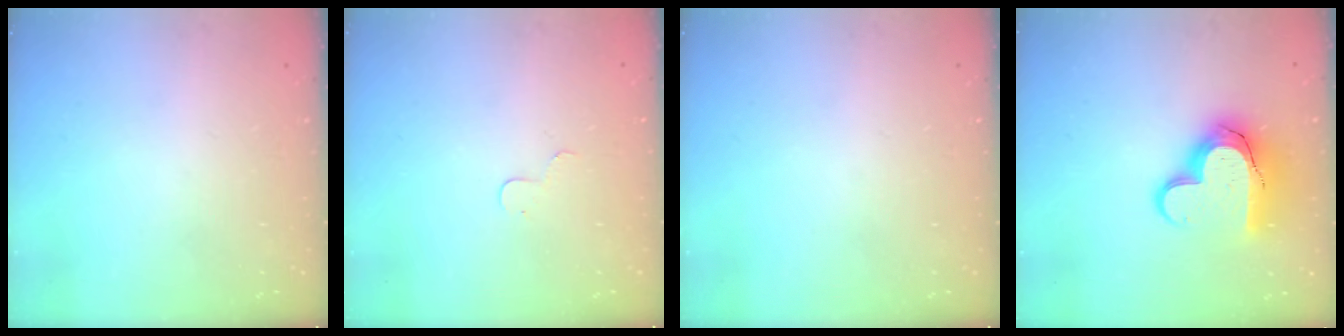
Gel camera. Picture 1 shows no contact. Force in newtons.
{"total": 3.1, "press": 3.1, "slide": 0.3}
{"total": 0.0}
{"total": 18.5, "press": 18.5, "slide": 1.5}